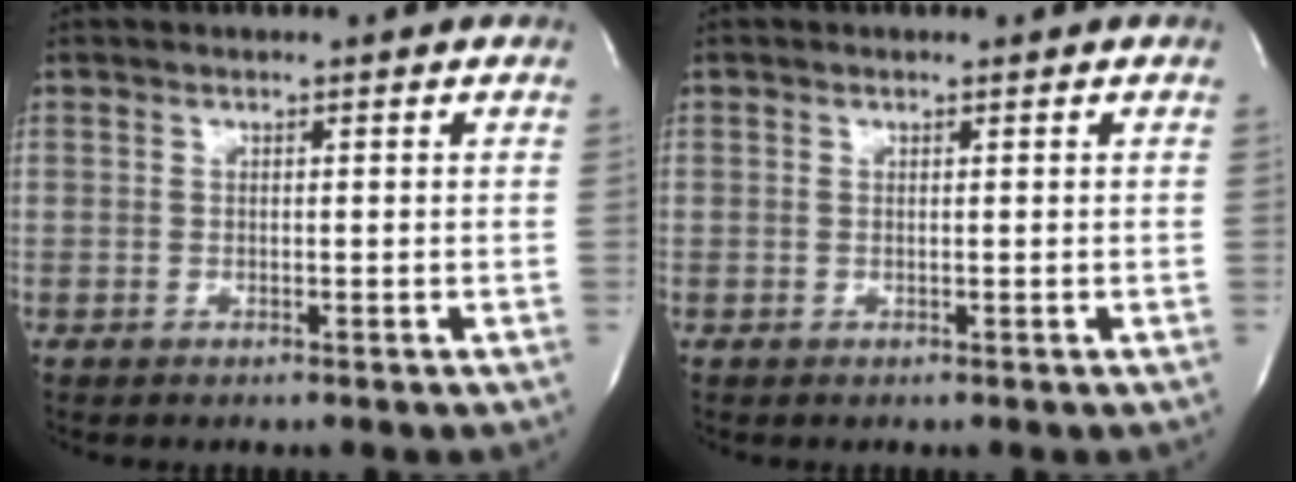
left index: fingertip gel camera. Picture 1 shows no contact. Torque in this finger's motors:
{"motor_torque": [-0.07, 0.07, -0.01, 0.00]}